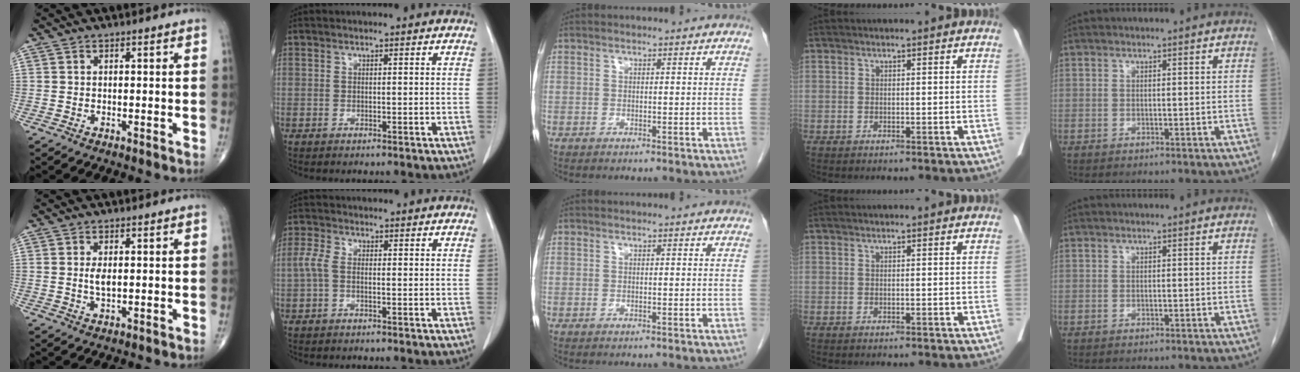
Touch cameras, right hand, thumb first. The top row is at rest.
{"thumb": {"total": 2.5, "force": [0.3, 1.0, 2.2], "torque": [-0.040, -0.005, 0.006]}, "index": {"total": 2.5, "force": [-0.3, 1.1, 2.2], "torque": [-0.059, 0.005, -0.010]}}